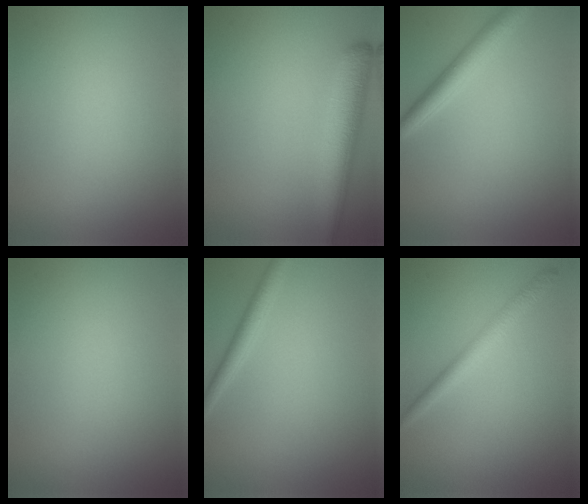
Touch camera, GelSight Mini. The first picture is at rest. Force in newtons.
{"total": 5.1, "press": 5.1, "slide": 0.3}
{"total": 2.7, "press": 2.7, "slide": 0.0}
{"total": 0.0}
{"total": 1.9, "press": 1.9, "slide": 0.1}
{"total": 2.2, "press": 2.2, "slide": 0.1}